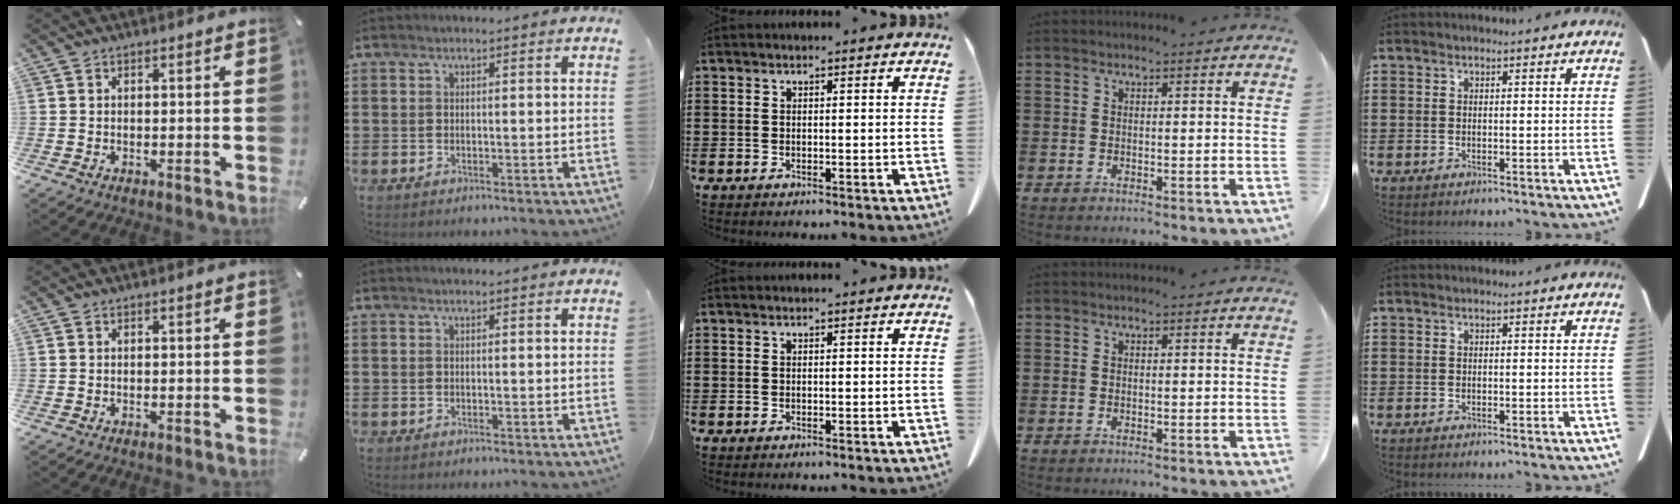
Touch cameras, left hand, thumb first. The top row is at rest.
{}